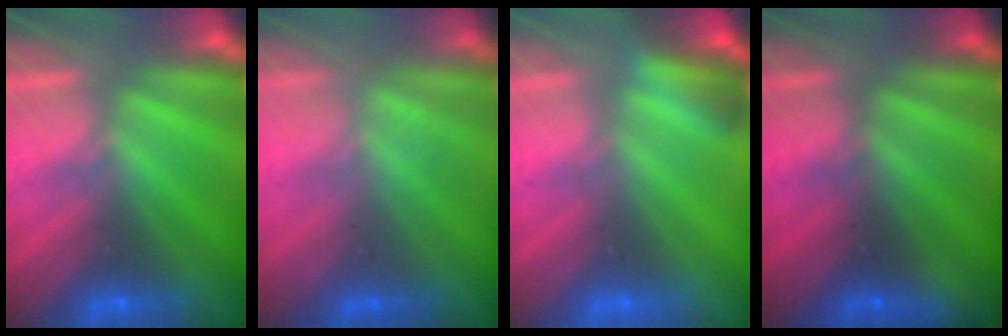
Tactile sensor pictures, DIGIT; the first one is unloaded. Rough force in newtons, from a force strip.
{"total": 2.6}
{"total": 2.7}
{"total": 1.4}